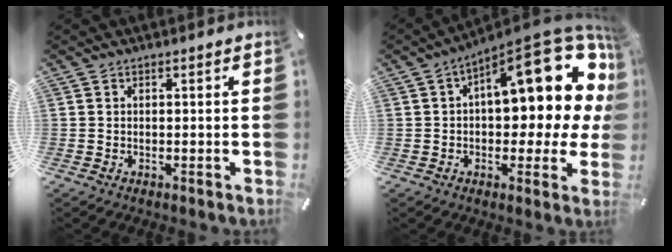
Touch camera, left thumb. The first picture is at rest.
{"total": 20.0, "force": [7.5, 9.8, 15.7], "torque": [-0.183, -0.062, 0.119]}